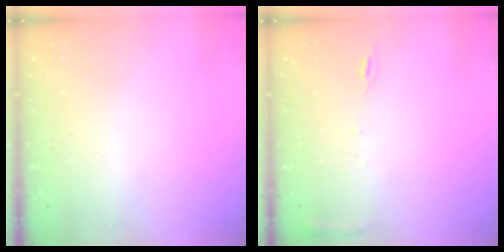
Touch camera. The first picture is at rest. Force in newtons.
{"total": 5.7, "press": 5.7, "slide": 0.6}